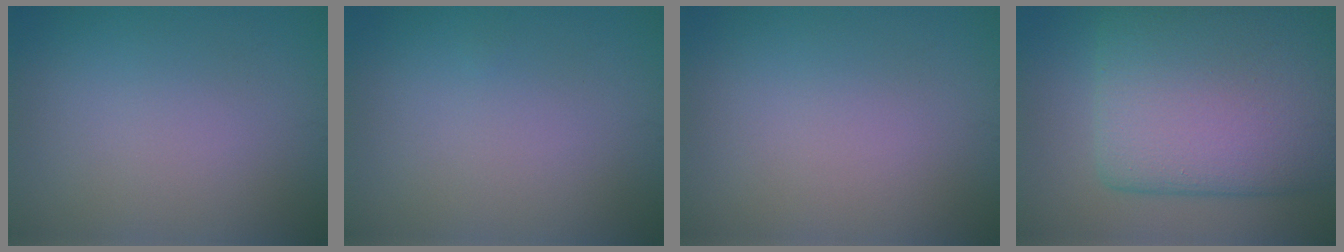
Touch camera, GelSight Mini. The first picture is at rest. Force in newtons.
{"total": 0.0}
{"total": 0.0}
{"total": 13.8, "press": 13.8, "slide": 0.9}